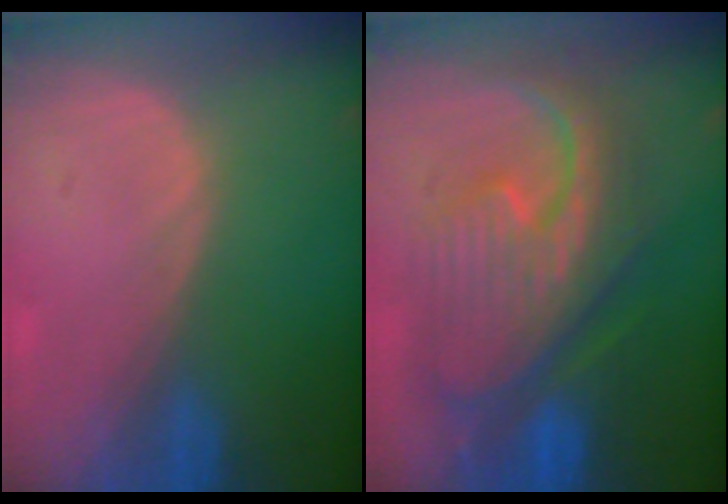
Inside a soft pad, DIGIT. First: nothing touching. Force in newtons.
{"total": 12.5, "press": 12.4, "slide": 1.4}